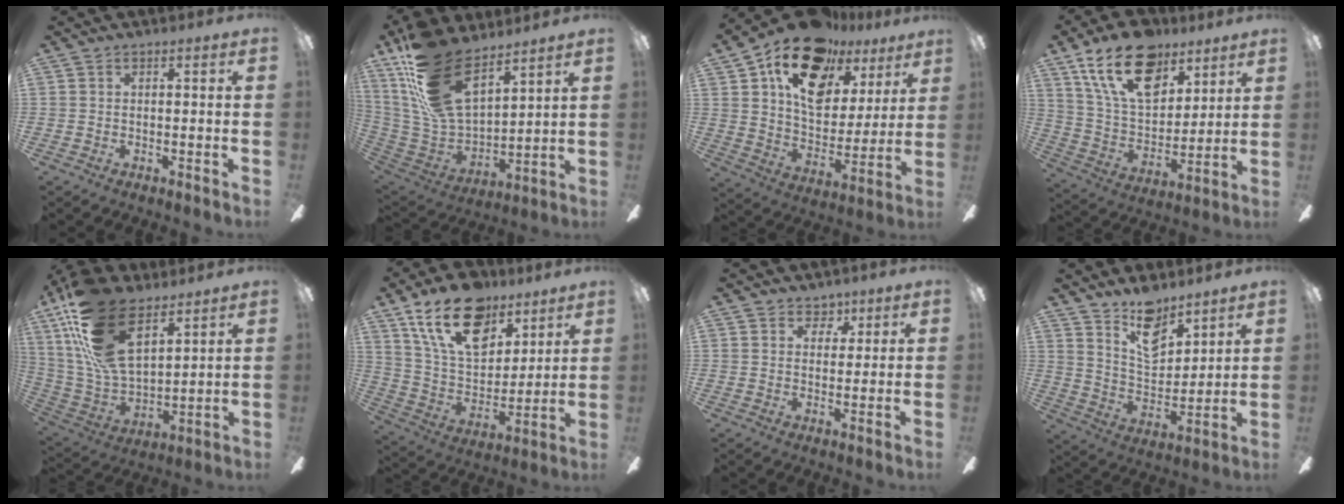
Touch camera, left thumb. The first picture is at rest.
{"total": 21.7, "force": [13.6, 10.3, 13.3], "torque": [-0.284, -0.081, 0.251]}
{"total": 20.3, "force": [12.3, 12.0, 10.8], "torque": [-0.184, -0.066, 0.223]}
{"total": 20.9, "force": [12.2, 11.8, 12.1], "torque": [-0.220, -0.049, 0.219]}
{"total": 23.0, "force": [12.6, 11.4, 15.5], "torque": [-0.345, -0.053, 0.227]}
{"total": 20.7, "force": [12.3, 11.9, 11.6], "torque": [-0.200, -0.052, 0.223]}
{"total": 4.5, "force": [2.9, 3.3, 1.0], "torque": [0.001, -0.013, 0.047]}
{"total": 12.3, "force": [9.5, 5.8, 5.2], "torque": [-0.085, -0.057, 0.177]}